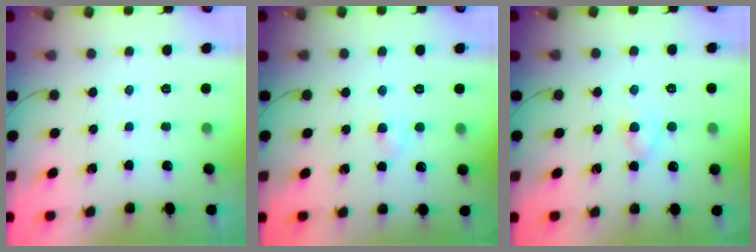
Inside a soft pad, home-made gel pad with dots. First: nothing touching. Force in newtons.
{"total": 2.4, "press": 2.2, "slide": 1.0}
{"total": 3.2, "press": 3.1, "slide": 0.9}